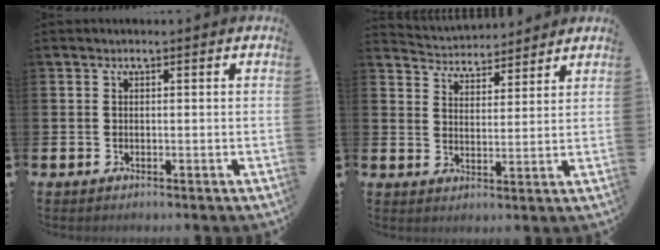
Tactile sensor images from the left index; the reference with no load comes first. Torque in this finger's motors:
{"motor_torque": [0.99, -1.15, 0.24, 0.05]}